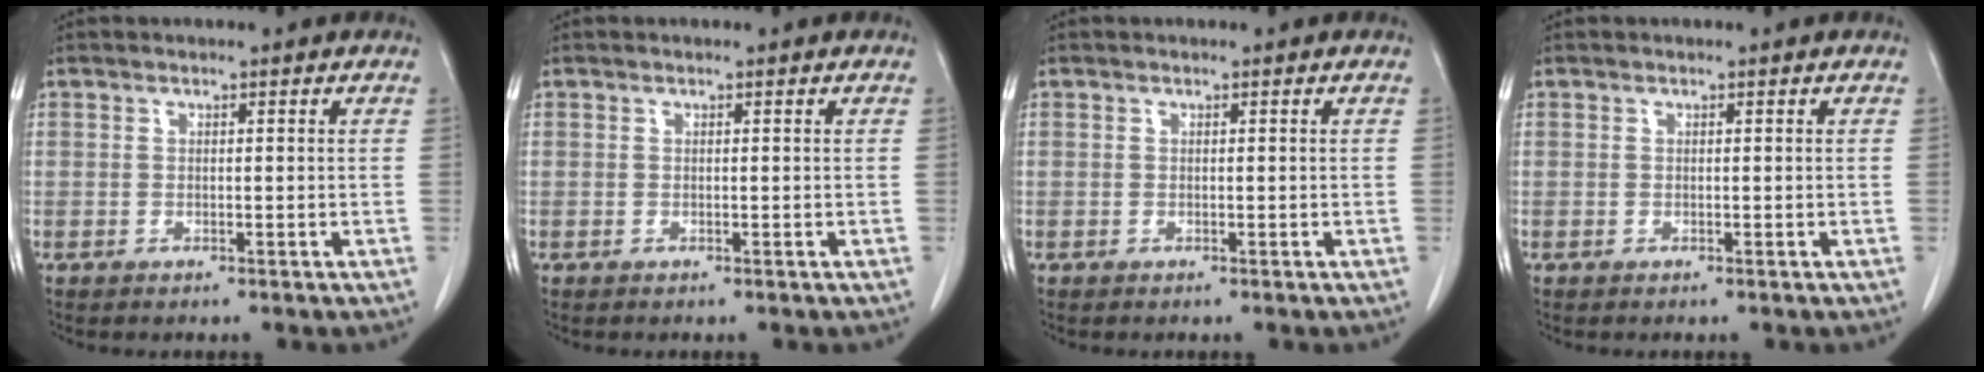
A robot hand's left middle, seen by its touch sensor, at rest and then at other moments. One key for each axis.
{"total": 0.0}
{"total": 0.0}
{"total": 0.0}